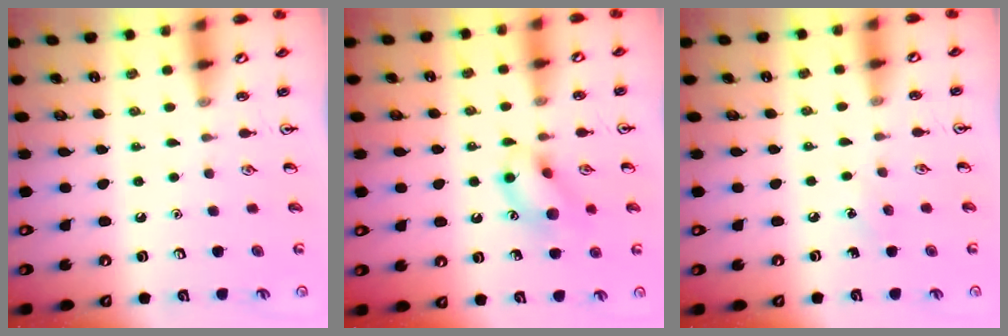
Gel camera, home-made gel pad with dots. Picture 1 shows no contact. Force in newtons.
{"total": 11.3, "press": 11.2, "slide": 1.2}
{"total": 4.2, "press": 3.9, "slide": 1.5}